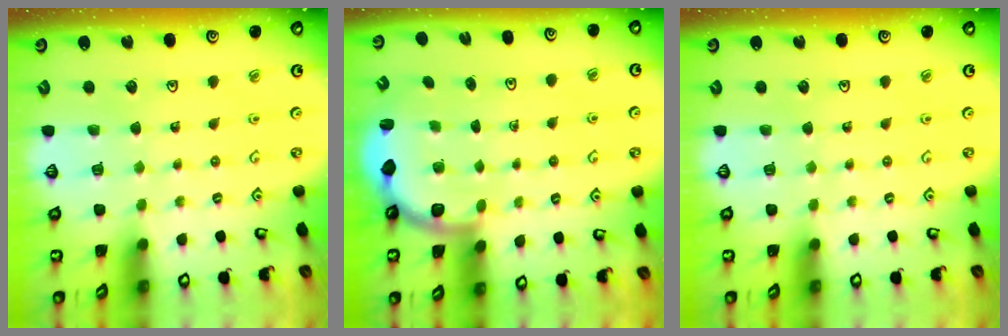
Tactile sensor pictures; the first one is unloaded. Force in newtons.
{"total": 3.4, "press": 2.8, "slide": 1.9}
{"total": 0.0}